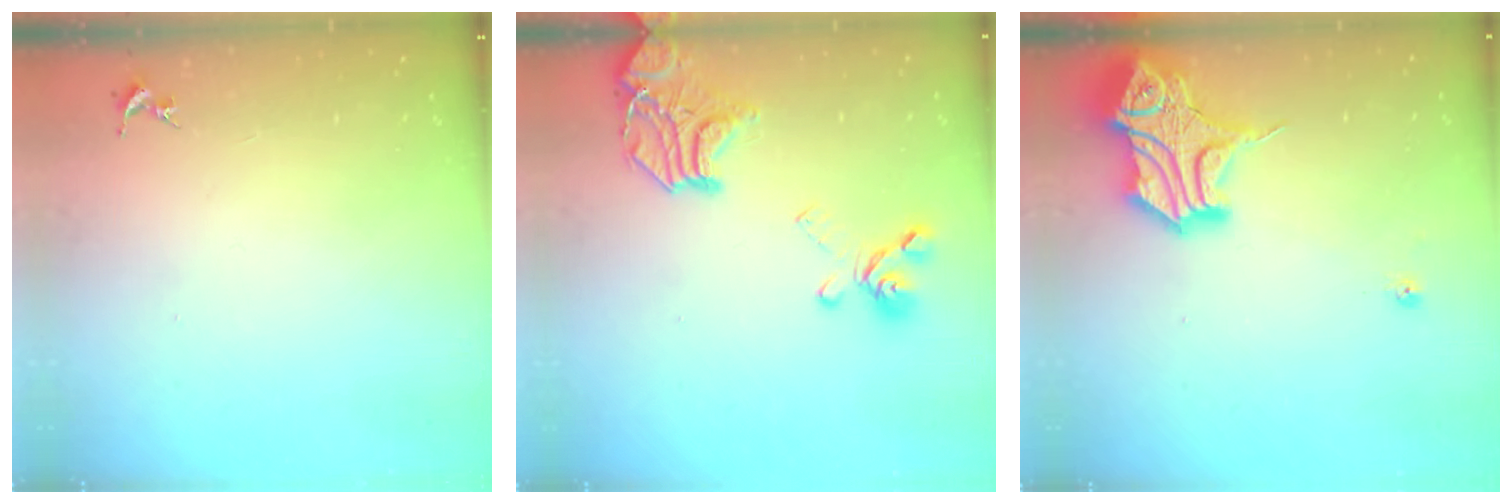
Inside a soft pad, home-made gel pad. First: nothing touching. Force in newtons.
{"total": 18.3, "press": 18.1, "slide": 2.4}
{"total": 17.8, "press": 17.7, "slide": 2.0}